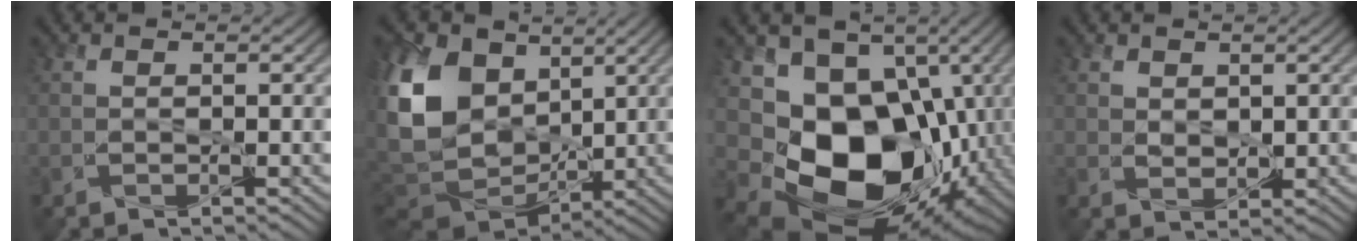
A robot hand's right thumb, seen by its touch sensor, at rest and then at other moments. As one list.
[{"total": 14.7, "force": [2.5, 11.0, 9.5], "torque": [-0.262, 0.006, 0.048]}, {"total": 17.2, "force": [-2.5, 13.1, 10.9], "torque": [-0.202, -0.047, -0.023]}, {"total": 1.8, "force": [1.2, 1.2, 0.6], "torque": [-0.019, -0.003, 0.026]}]